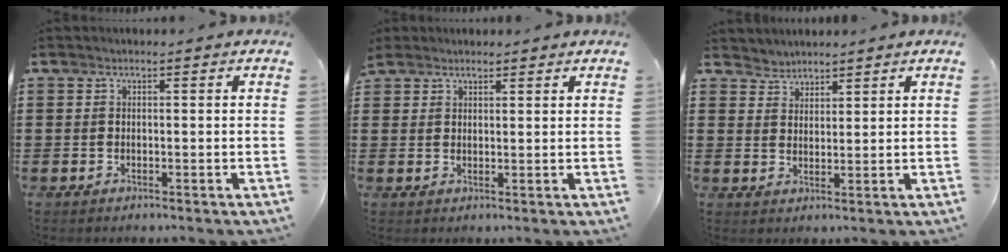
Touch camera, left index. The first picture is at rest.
{"total": 2.2, "force": [2.0, 0.8, 0.2], "torque": [-0.009, 0.005, 0.040]}
{"total": 2.4, "force": [2.2, 0.8, -0.7], "torque": [0.002, -0.001, 0.041]}